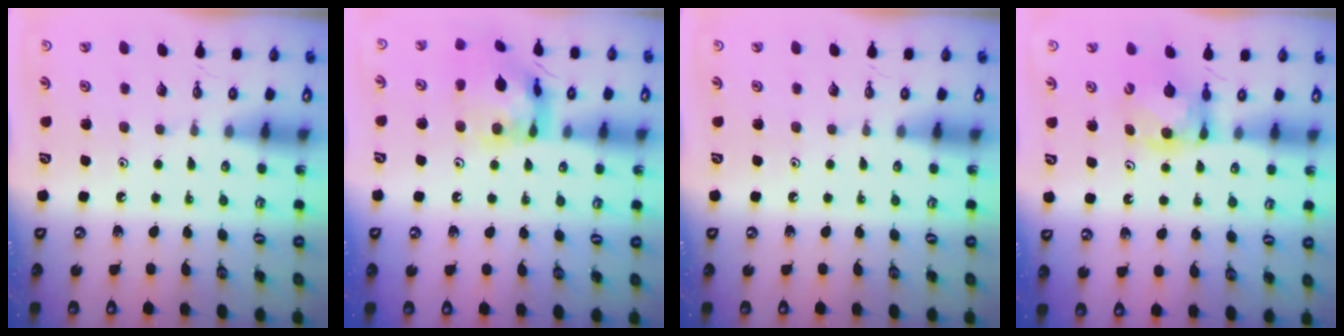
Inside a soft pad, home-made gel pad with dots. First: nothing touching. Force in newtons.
{"total": 13.1, "press": 13.0, "slide": 1.4}
{"total": 0.0}
{"total": 6.6, "press": 6.6, "slide": 0.5}